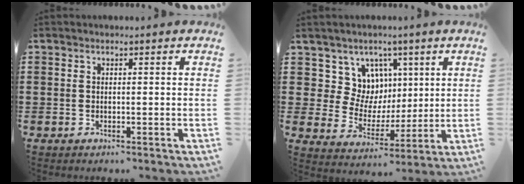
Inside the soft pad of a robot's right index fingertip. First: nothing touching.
{"total": 7.9, "force": [3.2, 7.1, 1.2], "torque": [-0.051, -0.024, 0.065]}